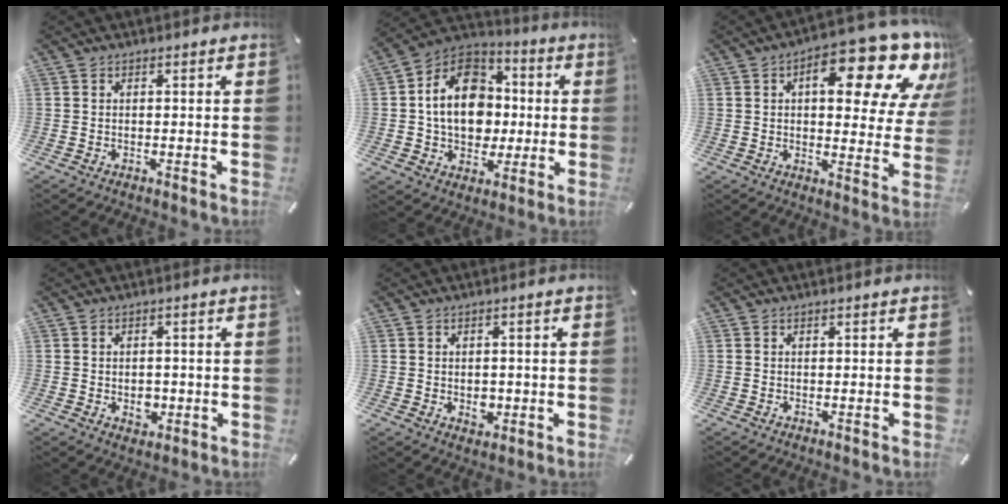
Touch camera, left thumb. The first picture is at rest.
{"total": 16.6, "force": [-0.4, 13.7, 9.4], "torque": [-0.172, 0.012, -0.006]}
{"total": 19.0, "force": [10.0, 8.0, 14.0], "torque": [-0.173, -0.067, 0.155]}
{"total": 4.0, "force": [-0.7, 3.2, 2.4], "torque": [-0.016, -0.005, -0.013]}
{"total": 3.6, "force": [-0.6, 2.7, 2.3], "torque": [-0.023, -0.002, -0.012]}
{"total": 0.0}